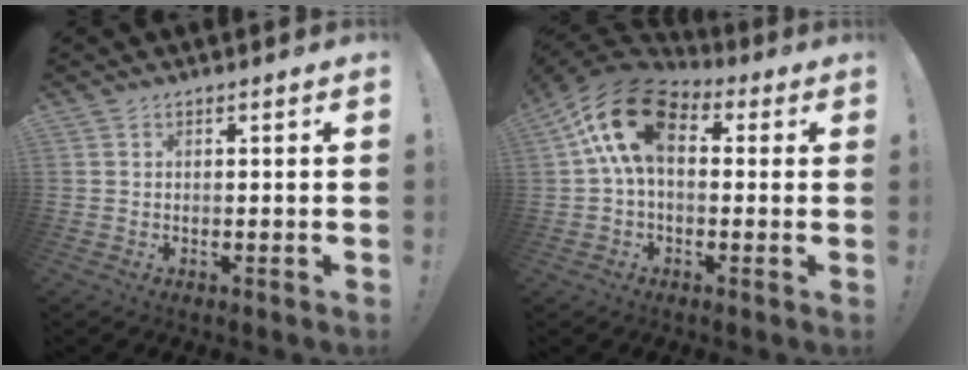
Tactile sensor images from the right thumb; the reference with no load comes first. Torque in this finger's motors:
{"motor_torque": [2.07, 2.91, 0.38, 0.11, 0.61]}